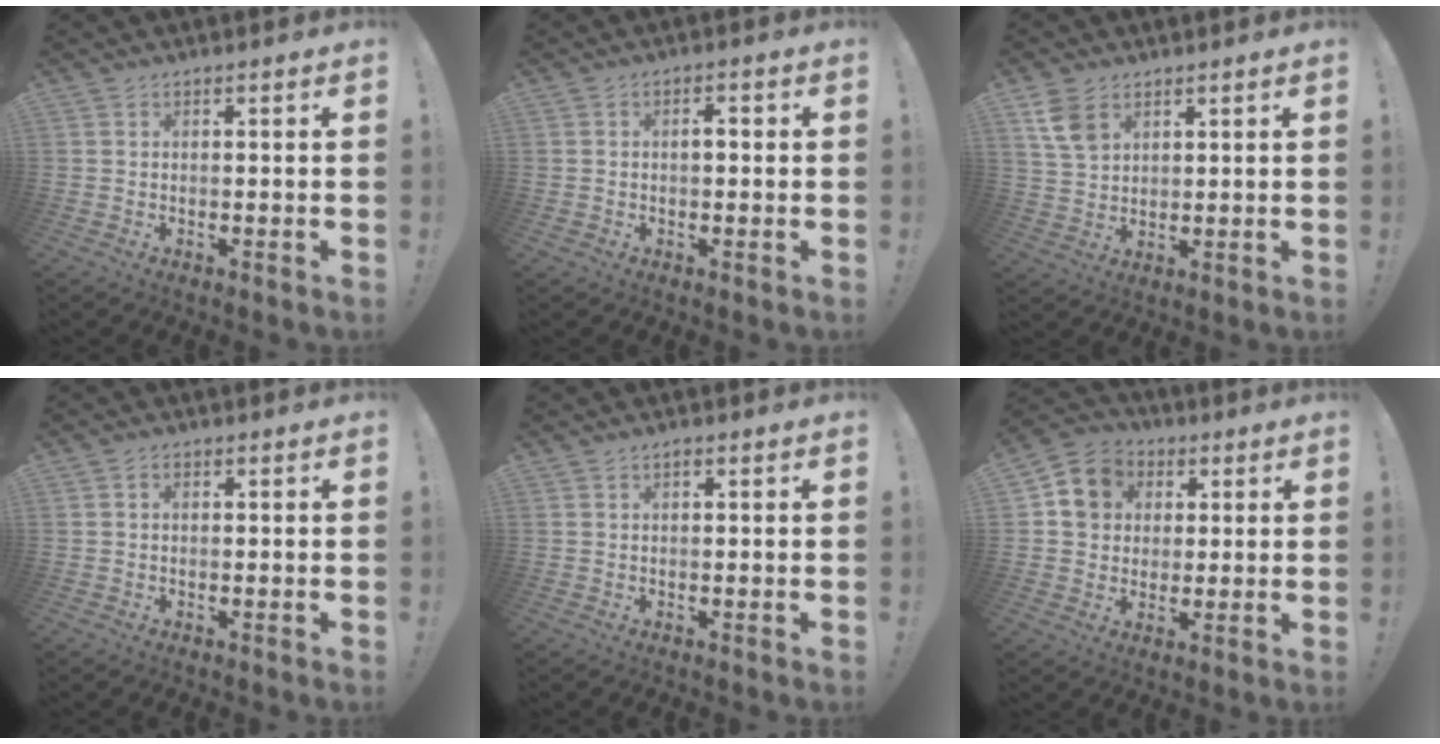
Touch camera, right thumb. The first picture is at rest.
{"total": 2.4, "force": [-0.4, 1.5, 1.9], "torque": [-0.029, 0.006, -0.013]}
{"total": 7.9, "force": [4.1, 5.3, 4.2], "torque": [-0.073, -0.013, 0.079]}
{"total": 0.8, "force": [0.0, 0.6, 0.5], "torque": [-0.005, 0.001, -0.001]}
{"total": 0.7, "force": [0.5, 0.4, 0.4], "torque": [0.000, -0.003, 0.008]}
{"total": 10.0, "force": [3.2, 8.9, 3.2], "torque": [-0.038, -0.009, 0.066]}